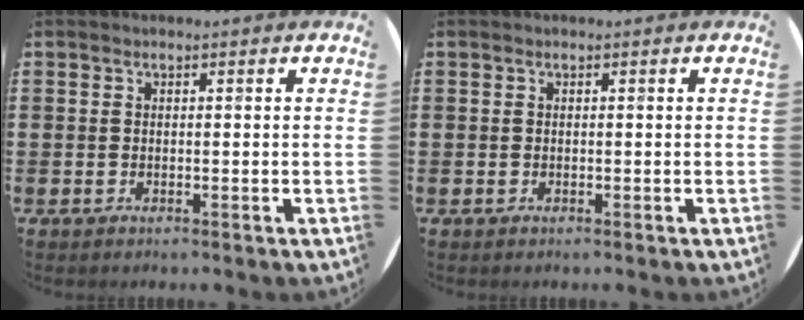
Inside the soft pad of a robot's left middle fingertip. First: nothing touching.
{"total": 0.0}